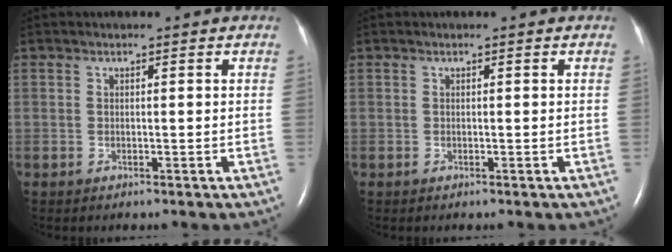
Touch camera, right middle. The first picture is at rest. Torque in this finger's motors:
{"motor_torque": [0.02, 0.00, 0.00, 0.00]}